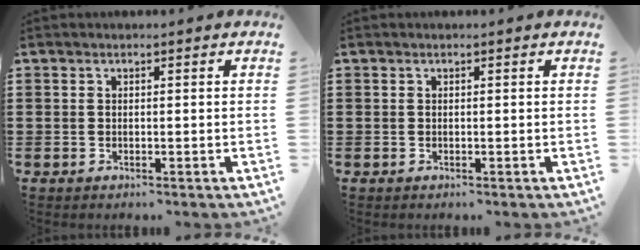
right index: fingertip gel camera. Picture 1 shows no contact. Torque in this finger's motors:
{"motor_torque": [-0.03, 0.03, 0.00, 0.00]}